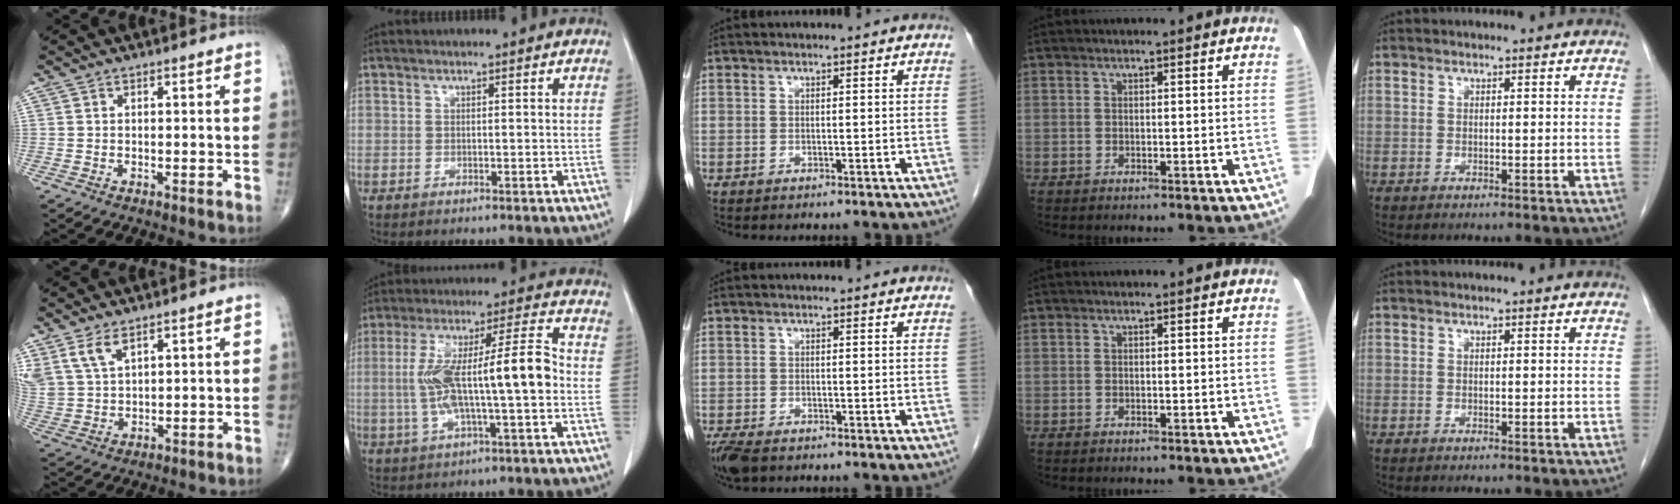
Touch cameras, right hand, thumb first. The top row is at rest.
{"thumb": {"total": 7.3, "force": [4.5, 3.5, 4.6], "torque": [-0.094, -0.010, 0.103]}, "index": {"total": 13.5, "force": [-1.1, 1.7, 13.4], "torque": [-0.250, 0.026, -0.016]}, "middle": {"total": 4.6, "force": [-3.5, 1.9, 2.4], "torque": [-0.048, -0.010, -0.059]}}